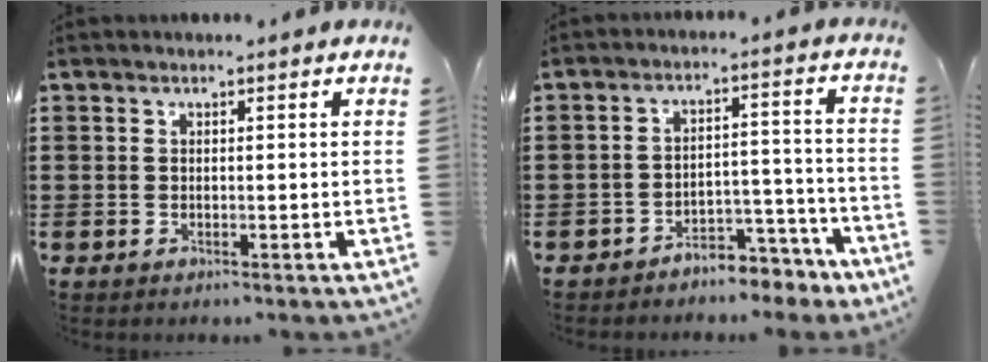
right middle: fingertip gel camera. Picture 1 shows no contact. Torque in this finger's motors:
{"motor_torque": [2.14, 0.00, 0.01, 0.02]}